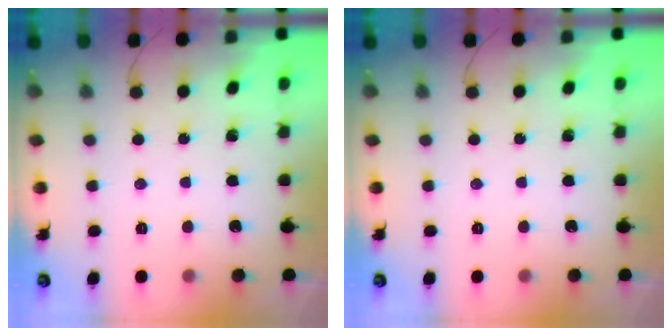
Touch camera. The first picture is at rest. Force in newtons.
{"total": 0.0}